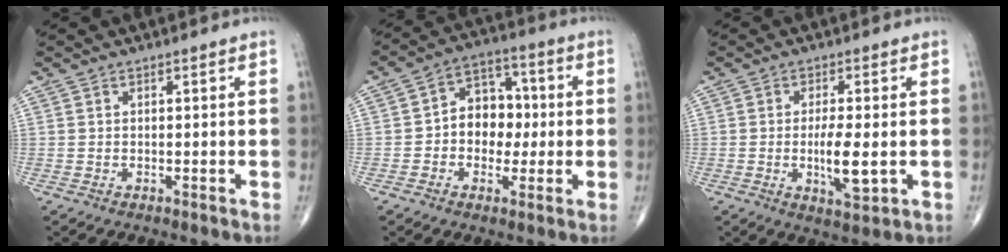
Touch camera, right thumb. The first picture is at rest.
{"total": 9.9, "force": [-0.3, 7.6, 6.3], "torque": [-0.051, 0.030, -0.016]}
{"total": 7.0, "force": [-0.9, 2.0, 6.6], "torque": [-0.116, -0.014, -0.013]}